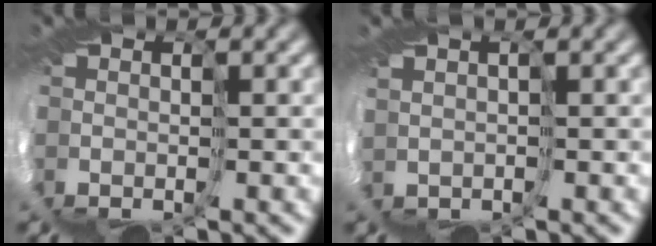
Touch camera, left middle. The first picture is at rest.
{"total": 1.9, "force": [0.6, -1.1, -1.4], "torque": [0.025, 0.004, 0.016]}